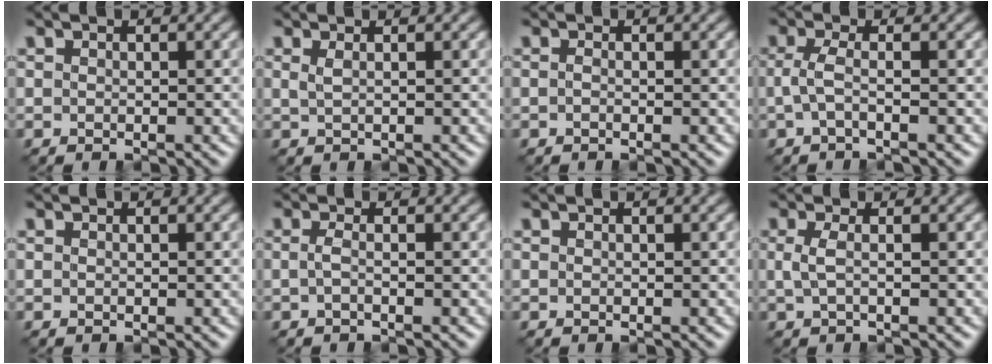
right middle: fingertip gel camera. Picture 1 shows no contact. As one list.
[{"total": 1.1, "force": [0.3, 0.5, 0.9], "torque": [-0.012, -0.002, 0.000]}, {"total": 0.5, "force": [-0.5, 0.1, 0.3], "torque": [-0.009, -0.002, -0.010]}, {"total": 1.8, "force": [-0.6, 0.4, 1.6], "torque": [-0.039, -0.005, -0.015]}, {"total": 0.0}, {"total": 1.1, "force": [-0.6, 0.3, 0.9], "torque": [-0.018, -0.005, -0.015]}, {"total": 0.0}, {"total": 1.6, "force": [-0.3, 0.5, 1.4], "torque": [-0.029, -0.002, -0.006]}]